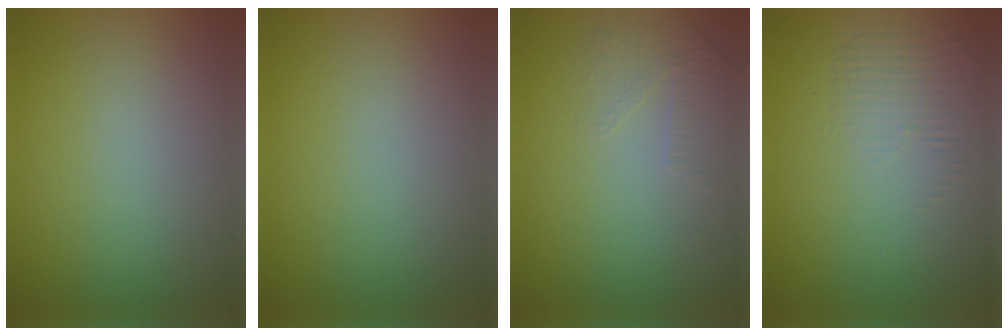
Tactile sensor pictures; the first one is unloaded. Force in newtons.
{"total": 0.0}
{"total": 1.4, "press": 0.8, "slide": 1.1}
{"total": 1.4, "press": 0.3, "slide": 1.4}